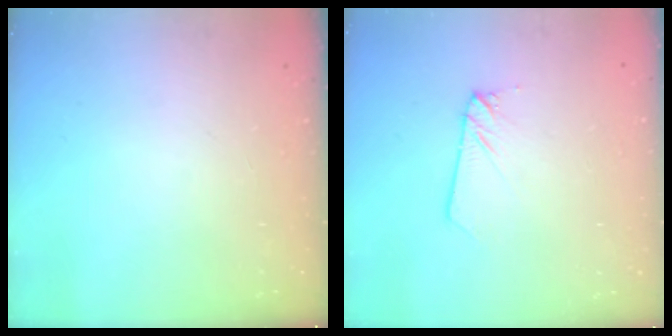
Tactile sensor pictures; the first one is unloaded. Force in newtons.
{"total": 2.3, "press": 2.3, "slide": 0.1}